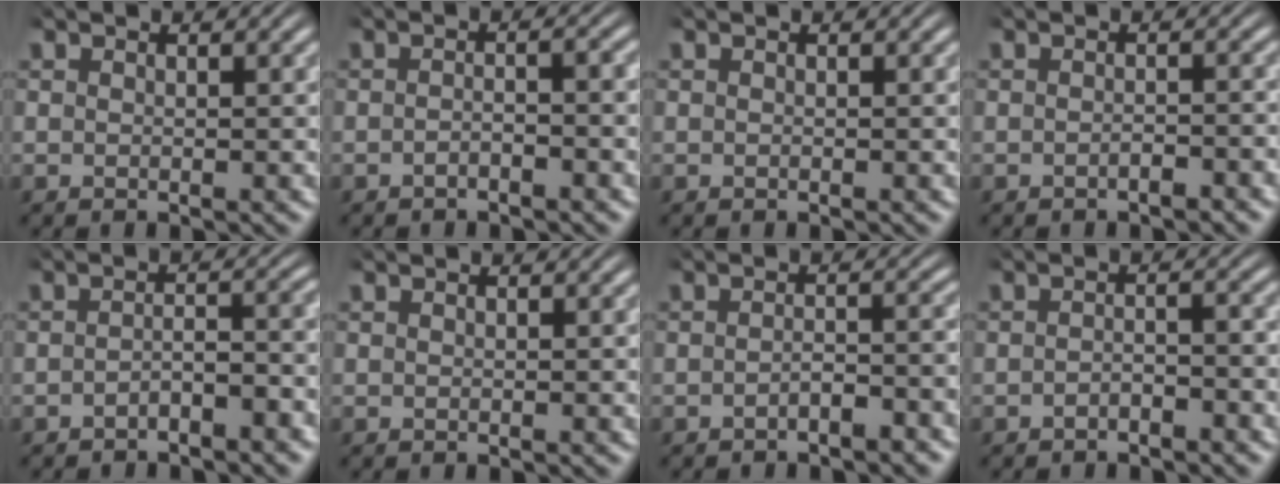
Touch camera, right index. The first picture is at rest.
{"total": 1.5, "force": [-1.3, 0.0, 0.9], "torque": [-0.009, 0.003, -0.026]}
{"total": 0.0}
{"total": 1.3, "force": [-1.2, 0.0, 0.4], "torque": [-0.006, 0.002, -0.022]}
{"total": 2.5, "force": [-2.0, 0.5, 1.5], "torque": [-0.013, -0.007, -0.033]}
{"total": 0.0}
{"total": 2.0, "force": [-1.7, 0.2, 1.0], "torque": [-0.008, -0.003, -0.030]}
{"total": 1.7, "force": [-1.5, 0.2, 0.9], "torque": [-0.004, -0.002, -0.027]}